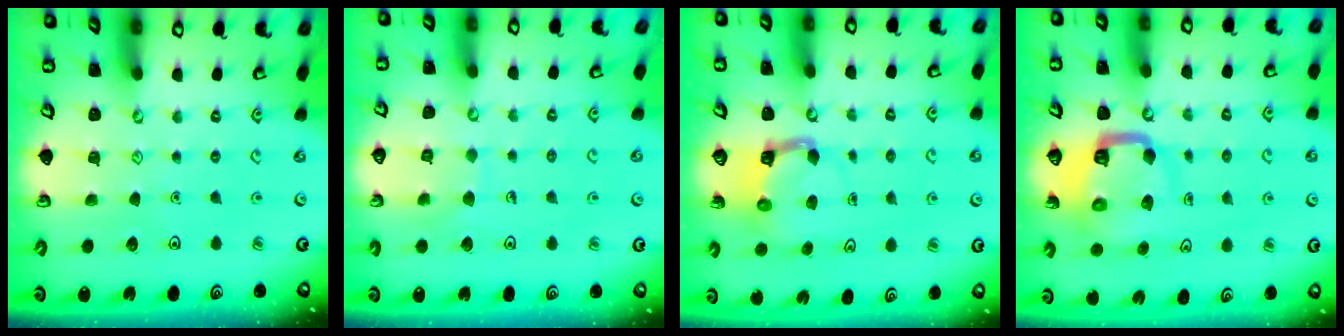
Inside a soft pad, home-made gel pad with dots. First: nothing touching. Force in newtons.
{"total": 6.4, "press": 6.4, "slide": 0.2}
{"total": 4.4, "press": 4.4, "slide": 0.3}
{"total": 9.1, "press": 9.0, "slide": 1.1}